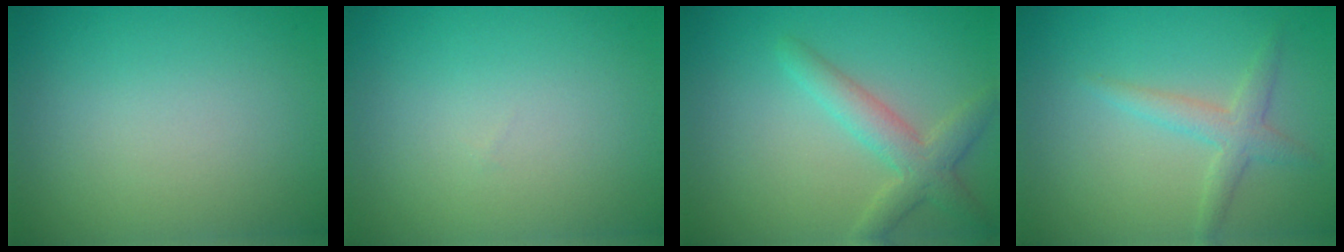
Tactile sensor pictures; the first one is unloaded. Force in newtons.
{"total": 0.0}
{"total": 3.3, "press": 3.3, "slide": 0.2}
{"total": 2.3, "press": 2.3, "slide": 0.0}